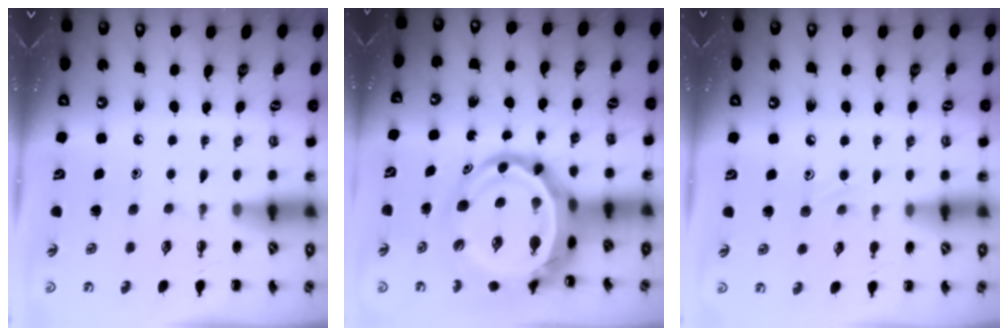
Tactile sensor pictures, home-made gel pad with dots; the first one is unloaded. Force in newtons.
{"total": 11.7, "press": 11.3, "slide": 3.2}
{"total": 5.5, "press": 5.3, "slide": 1.7}